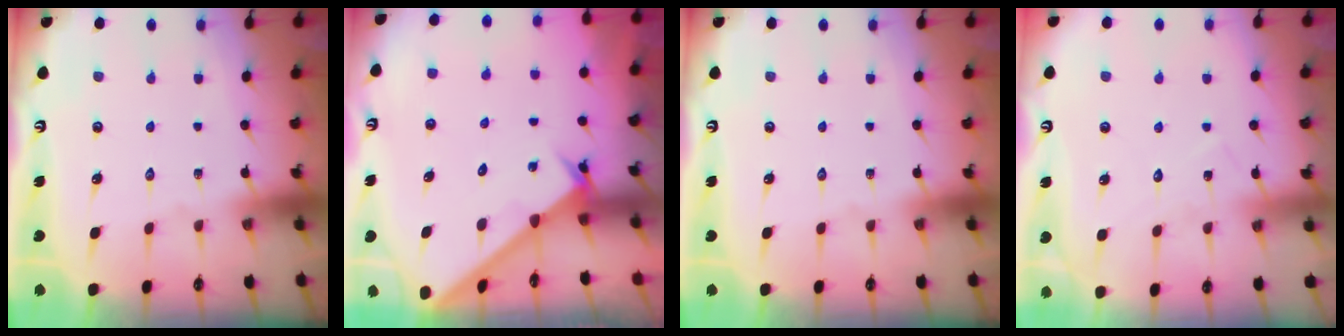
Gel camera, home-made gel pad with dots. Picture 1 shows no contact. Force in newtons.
{"total": 2.1, "press": 2.1, "slide": 0.2}
{"total": 0.0}
{"total": 7.6, "press": 7.6, "slide": 0.2}